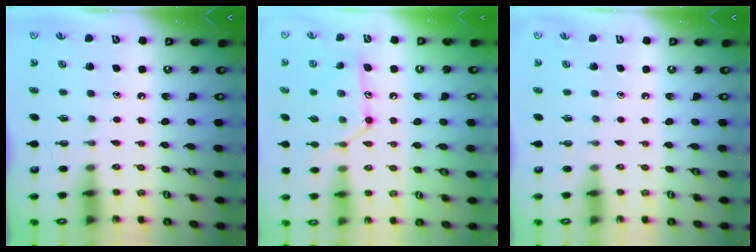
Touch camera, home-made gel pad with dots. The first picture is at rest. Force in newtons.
{"total": 12.9, "press": 12.9, "slide": 0.9}
{"total": 0.0}